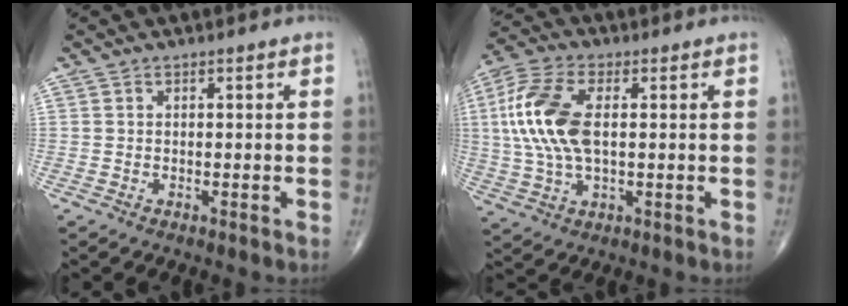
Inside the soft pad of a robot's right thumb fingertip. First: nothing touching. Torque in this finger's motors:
{"motor_torque": [0.50, 2.26, 1.46, 0.45, 0.45]}